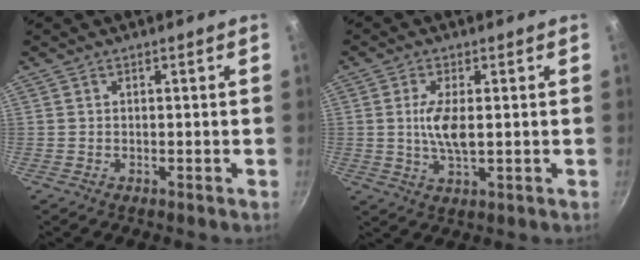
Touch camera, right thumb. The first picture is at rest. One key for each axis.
{"total": 6.3, "fx": 0.4, "fy": 2.3, "fz": 5.9, "tx": -0.121, "ty": -0.004, "tz": 0.009}